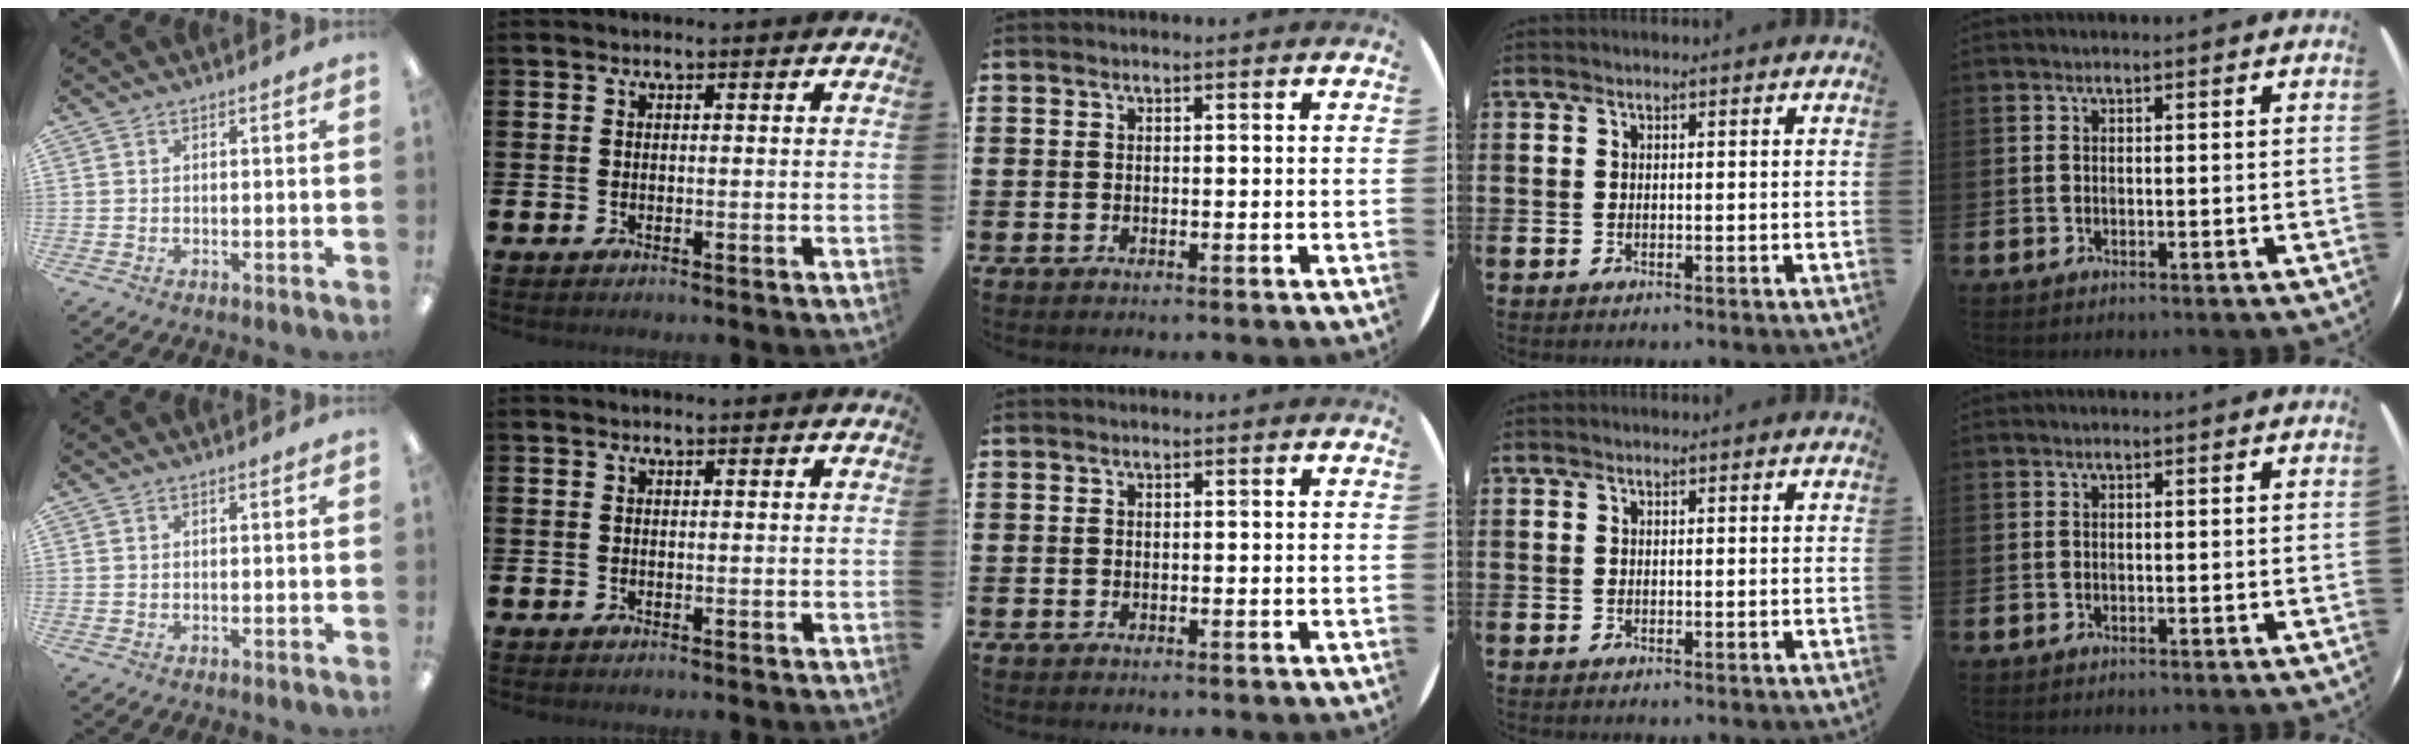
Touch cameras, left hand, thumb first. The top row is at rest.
{}